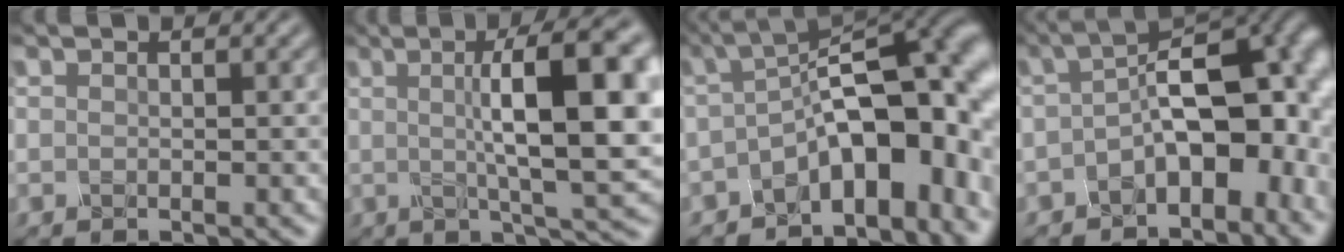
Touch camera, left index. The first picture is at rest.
{"total": 12.7, "force": [1.7, 2.9, 12.2], "torque": [-0.155, 0.013, 0.022]}
{"total": 11.3, "force": [-3.2, 5.0, 9.6], "torque": [-0.115, 0.017, -0.059]}
{"total": 9.7, "force": [-1.7, 5.0, 8.1], "torque": [-0.102, 0.020, -0.034]}